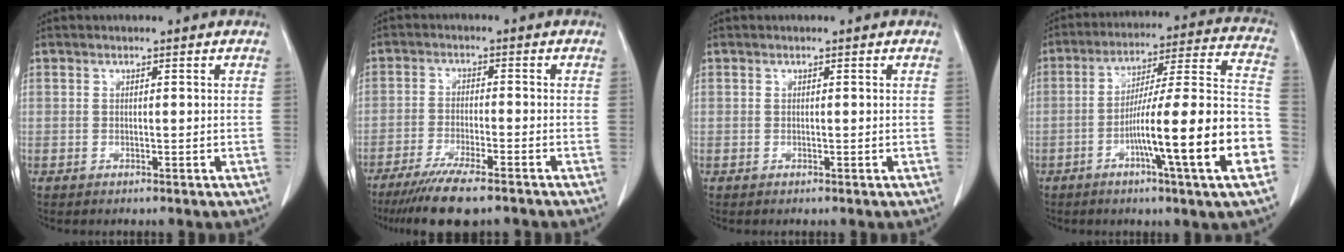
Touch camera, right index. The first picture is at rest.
{"total": 9.8, "force": [-7.6, 1.0, 6.0], "torque": [-0.095, -0.022, -0.123]}
{"total": 0.0}
{"total": 19.2, "force": [-6.6, -0.2, 18.0], "torque": [-0.251, 0.009, -0.103]}